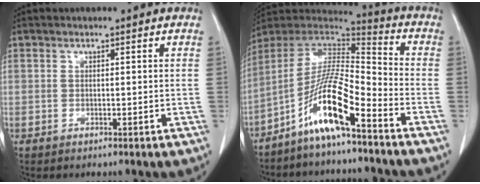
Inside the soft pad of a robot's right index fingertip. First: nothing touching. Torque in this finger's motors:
{"motor_torque": [1.86, -0.28, 0.58, 0.20]}